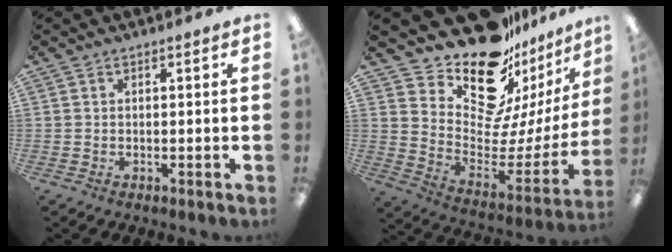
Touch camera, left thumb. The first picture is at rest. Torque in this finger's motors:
{"motor_torque": [0.36, 0.46, 0.21, -1.06, 0.04]}